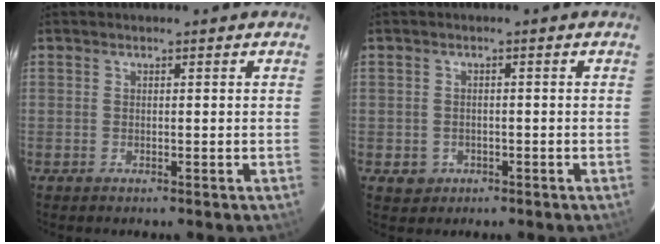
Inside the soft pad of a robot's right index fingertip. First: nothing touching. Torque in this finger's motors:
{"motor_torque": [-0.81, -0.42, -0.68, -0.21]}